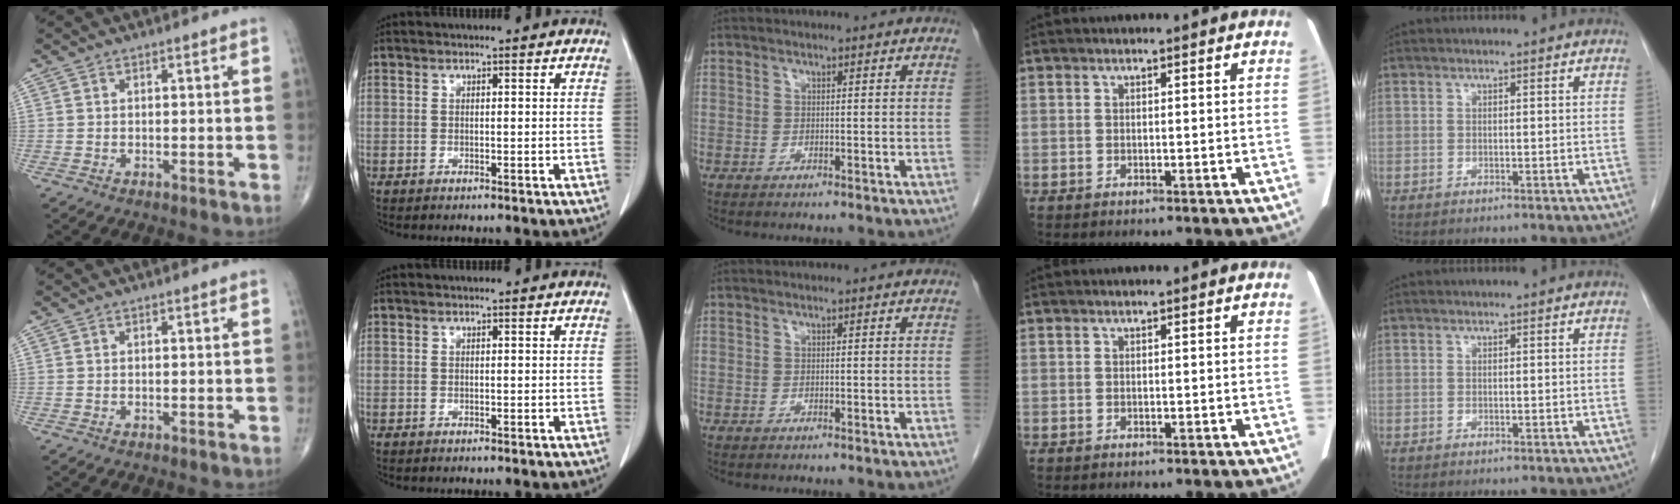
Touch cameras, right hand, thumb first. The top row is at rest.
{}